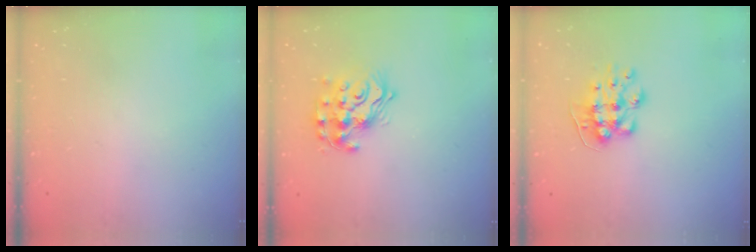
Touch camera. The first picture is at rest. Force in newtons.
{"total": 15.1, "press": 15.0, "slide": 1.3}
{"total": 9.1, "press": 9.1, "slide": 0.3}